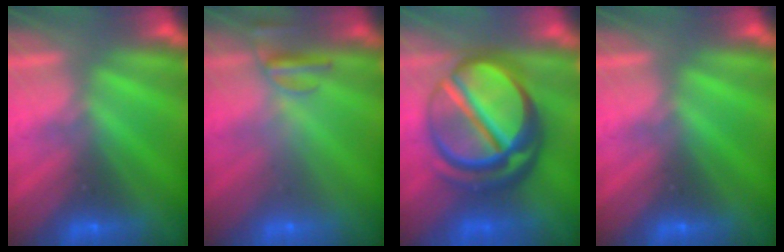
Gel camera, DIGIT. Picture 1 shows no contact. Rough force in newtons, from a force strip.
{"total": 2.4}
{"total": 7.3}
{"total": 0.0}